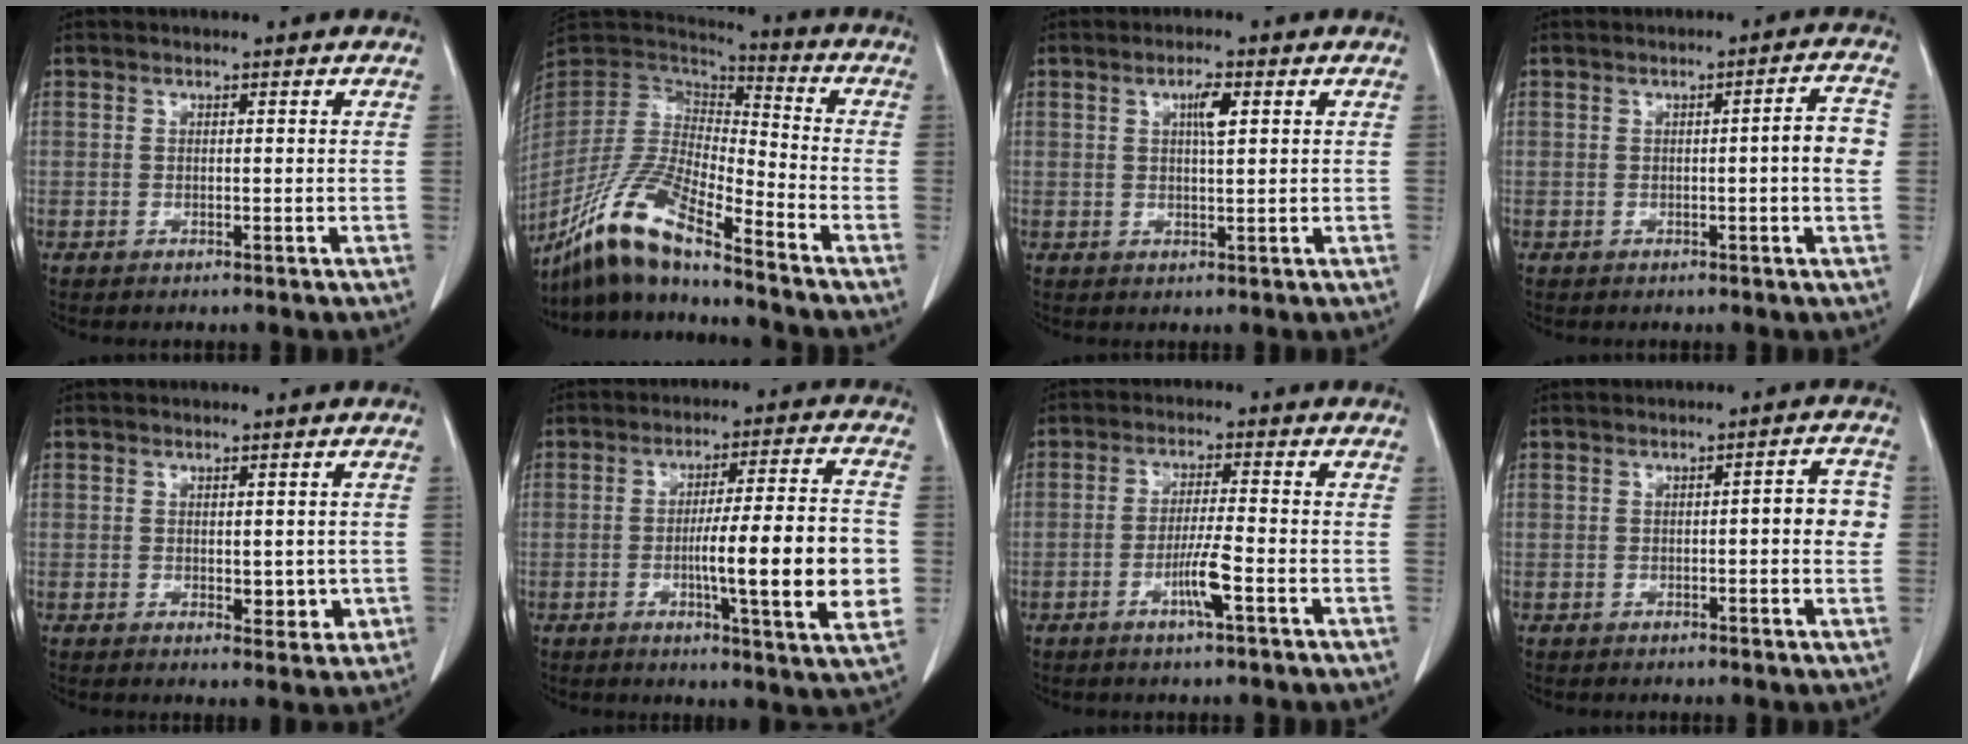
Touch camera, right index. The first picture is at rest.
{"total": 15.0, "force": [-11.8, 2.2, 8.9], "torque": [-0.182, -0.010, -0.225]}
{"total": 3.1, "force": [1.1, 0.5, 2.8], "torque": [-0.050, 0.000, 0.018]}
{"total": 4.5, "force": [-0.2, 0.2, 4.5], "torque": [-0.058, 0.007, -0.006]}
{"total": 3.5, "force": [-0.3, 1.9, 3.0], "torque": [-0.030, -0.006, 0.005]}
{"total": 15.6, "force": [-2.4, 0.5, 15.4], "torque": [-0.217, -0.002, -0.035]}
{"total": 4.9, "force": [-2.1, -0.2, 4.4], "torque": [-0.085, -0.007, -0.042]}
{"total": 4.4, "force": [-0.1, 1.0, 4.3], "torque": [-0.049, 0.012, -0.006]}